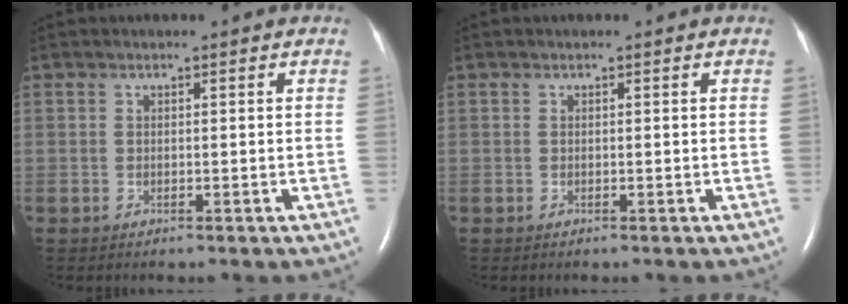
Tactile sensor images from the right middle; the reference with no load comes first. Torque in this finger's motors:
{"motor_torque": [-0.09, 0.11, 0.00, 0.00]}